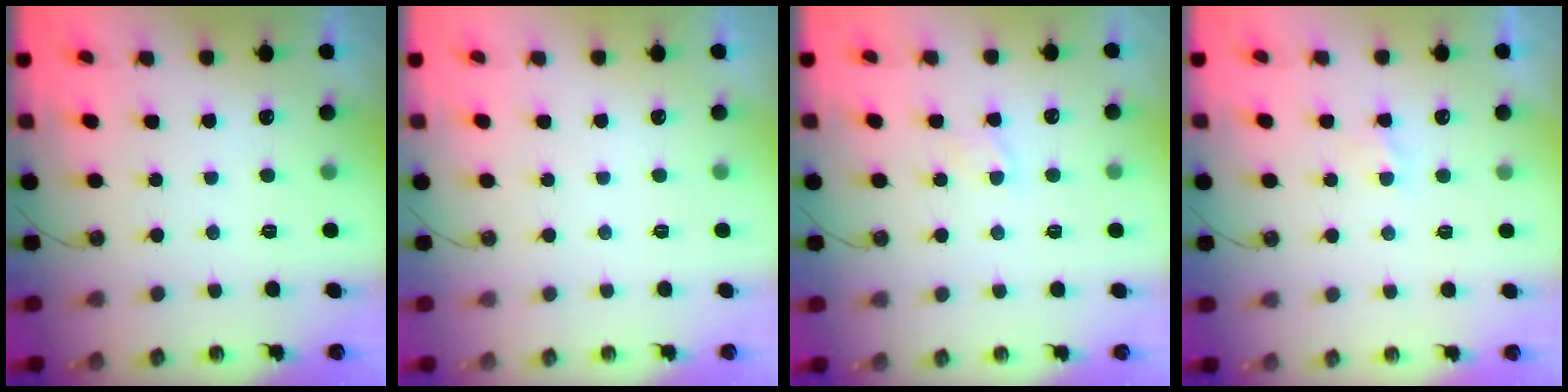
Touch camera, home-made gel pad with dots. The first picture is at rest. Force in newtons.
{"total": 0.0}
{"total": 4.0, "press": 3.9, "slide": 0.5}
{"total": 2.3, "press": 2.3, "slide": 0.4}